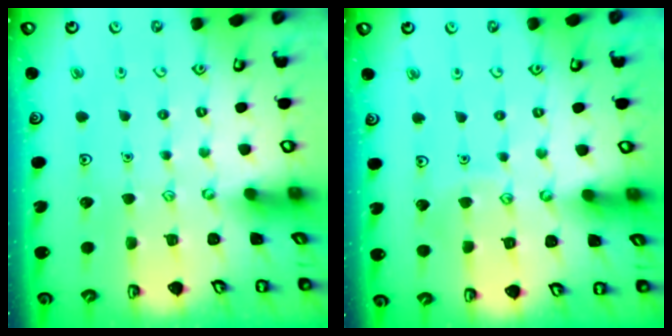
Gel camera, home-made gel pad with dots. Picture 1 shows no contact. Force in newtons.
{"total": 3.7, "press": 3.7, "slide": 0.3}